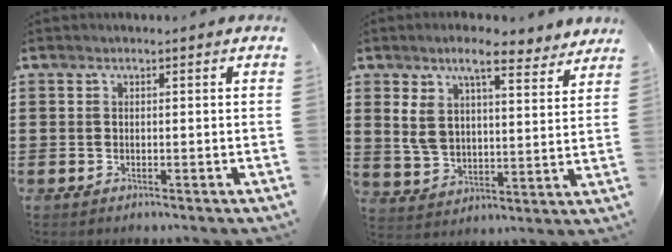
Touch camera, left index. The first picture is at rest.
{"total": 9.5, "force": [7.0, 2.8, 5.7], "torque": [-0.122, -0.018, 0.125]}